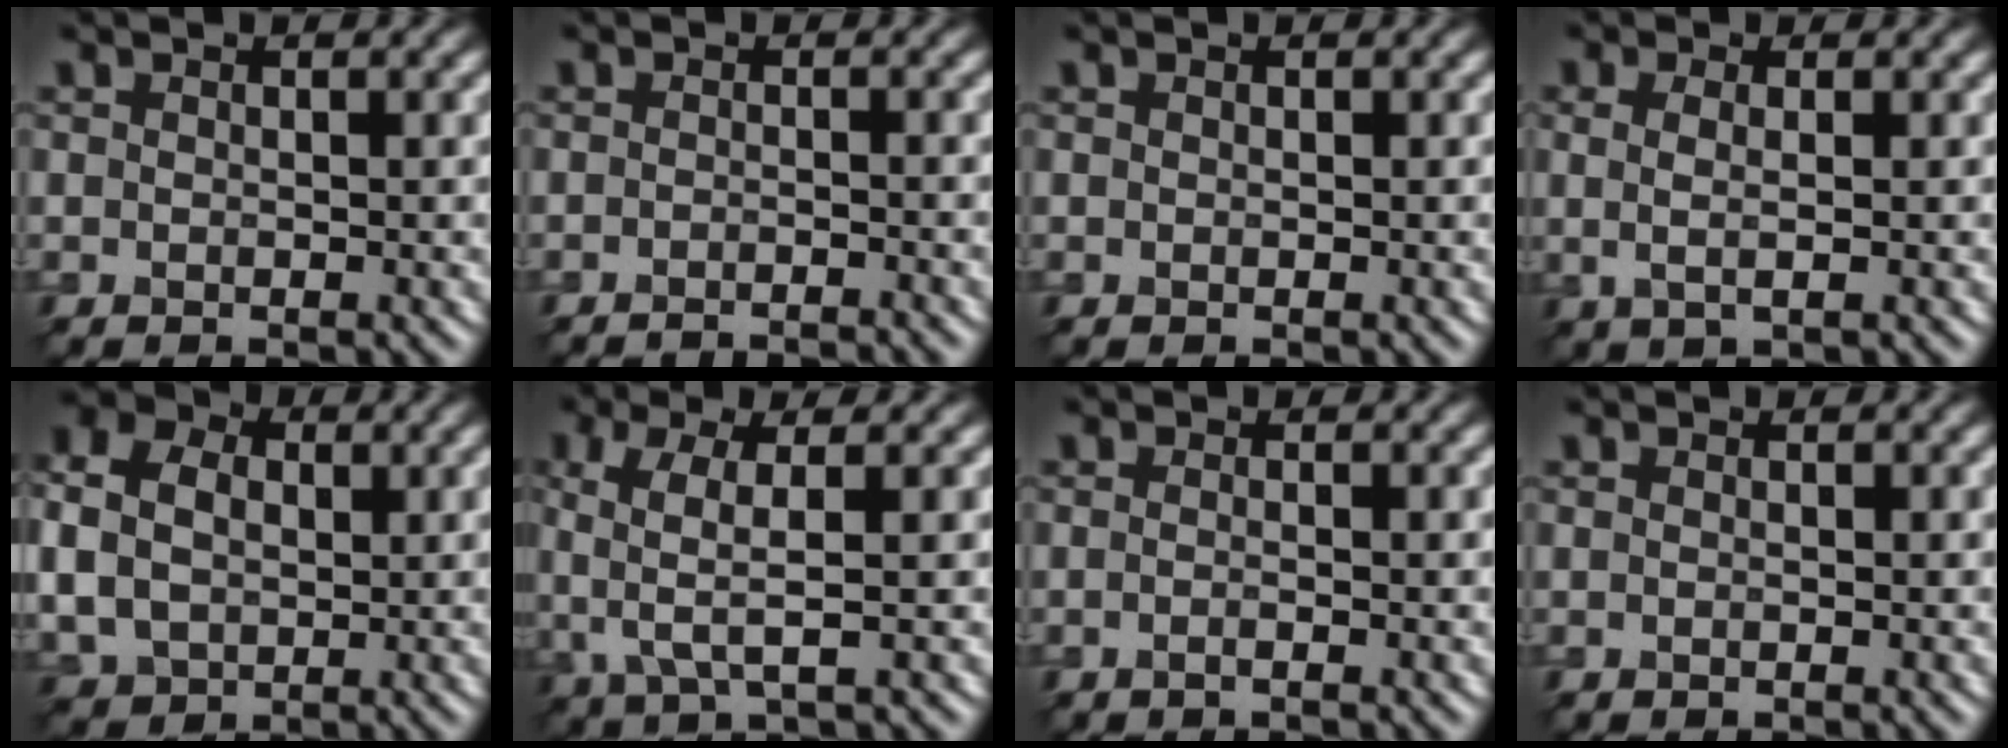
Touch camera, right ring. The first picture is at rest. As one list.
[{"total": 3.0, "force": [-2.7, 0.4, 1.0], "torque": [-0.004, 0.007, -0.039]}, {"total": 0.0}, {"total": 1.7, "force": [0.2, 0.6, 1.6], "torque": [-0.033, -0.002, 0.006]}, {"total": 8.2, "force": [1.0, 6.6, 4.9], "torque": [-0.121, 0.017, 0.007]}, {"total": 4.0, "force": [0.5, 1.3, 3.8], "torque": [-0.088, 0.001, 0.008]}, {"total": 1.0, "force": [-0.3, 0.4, 0.8], "torque": [-0.013, -0.007, -0.010]}, {"total": 0.0}]